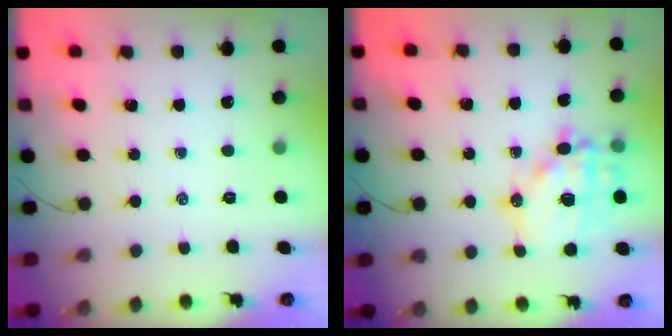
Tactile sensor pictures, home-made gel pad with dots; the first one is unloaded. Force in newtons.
{"total": 15.9, "press": 15.7, "slide": 2.3}